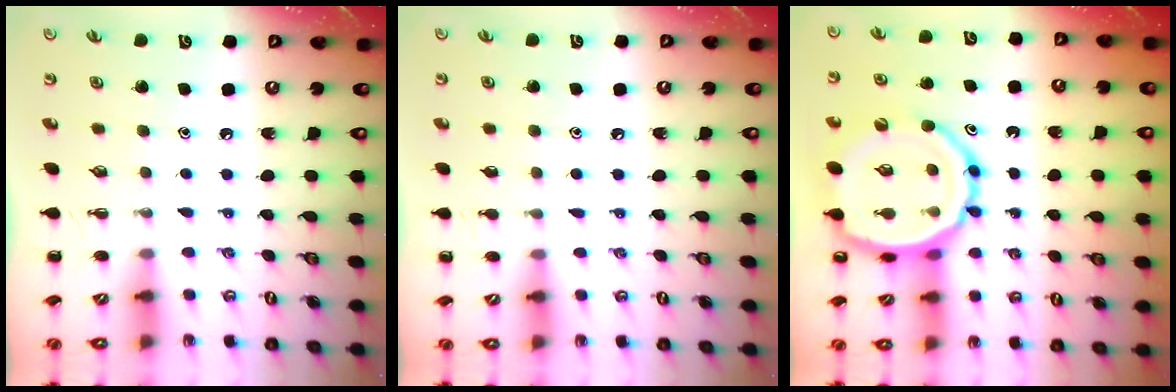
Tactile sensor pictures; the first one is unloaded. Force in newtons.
{"total": 2.9, "press": 2.6, "slide": 1.2}
{"total": 16.7, "press": 16.5, "slide": 2.2}